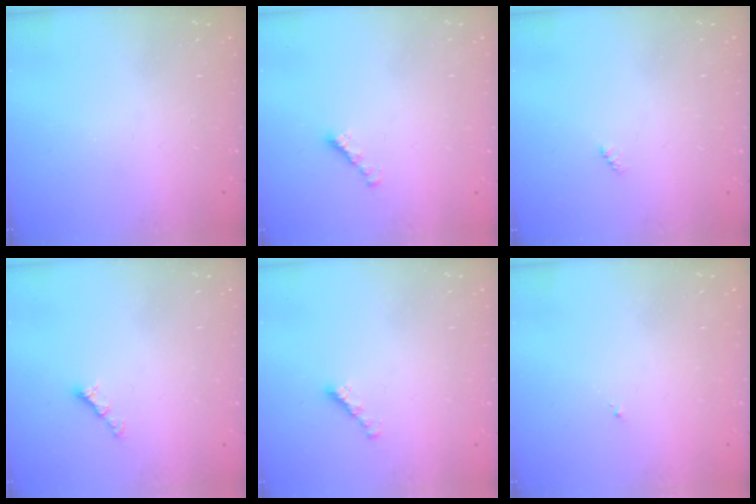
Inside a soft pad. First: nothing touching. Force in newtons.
{"total": 2.2, "press": 2.1, "slide": 0.5}
{"total": 1.9, "press": 1.9, "slide": 0.4}
{"total": 4.0, "press": 3.9, "slide": 0.6}
{"total": 2.2, "press": 2.1, "slide": 0.5}
{"total": 0.8, "press": 0.7, "slide": 0.3}